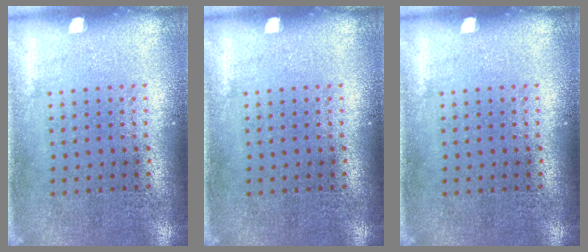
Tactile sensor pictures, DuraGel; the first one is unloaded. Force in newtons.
{"total": 0.0}
{"total": 0.0}